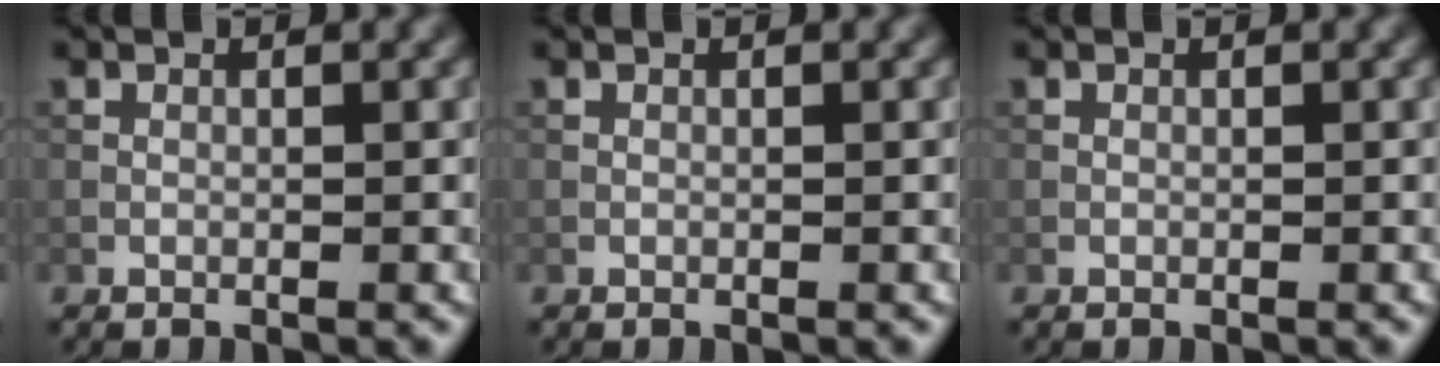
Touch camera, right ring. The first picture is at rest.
{"total": 0.0}
{"total": 0.0}